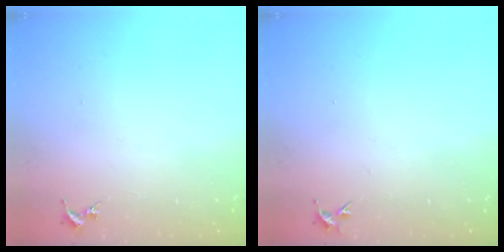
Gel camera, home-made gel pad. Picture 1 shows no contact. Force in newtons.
{"total": 3.6, "press": 3.5, "slide": 0.4}